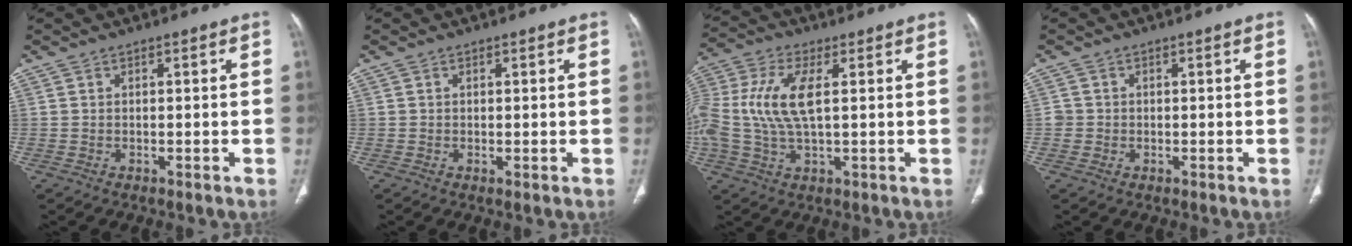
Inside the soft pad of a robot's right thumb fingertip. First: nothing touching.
{"total": 0.6, "force": [0.0, 0.2, 0.6], "torque": [-0.015, -0.005, 0.002]}
{"total": 13.9, "force": [1.8, 5.8, 12.5], "torque": [-0.300, 0.011, 0.034]}
{"total": 1.6, "force": [-0.2, 1.6, 0.2], "torque": [0.006, 0.007, -0.006]}